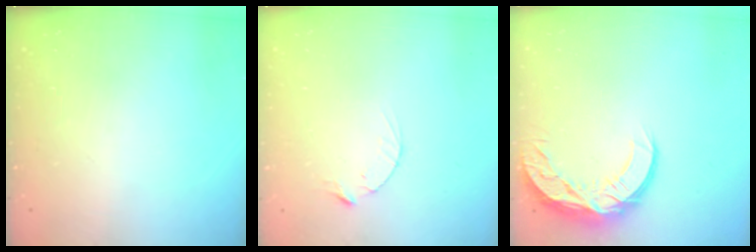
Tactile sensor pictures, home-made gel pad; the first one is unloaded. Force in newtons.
{"total": 2.8, "press": 2.8, "slide": 0.4}
{"total": 11.3, "press": 11.3, "slide": 0.7}